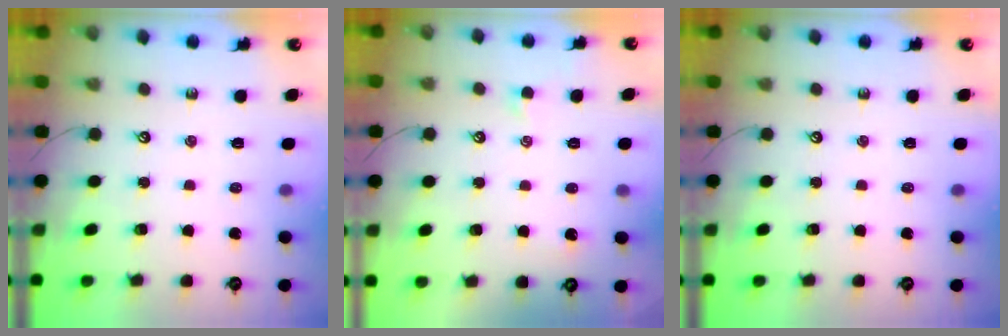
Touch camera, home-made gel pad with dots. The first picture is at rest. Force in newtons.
{"total": 0.7, "press": 0.1, "slide": 0.7}
{"total": 0.0}